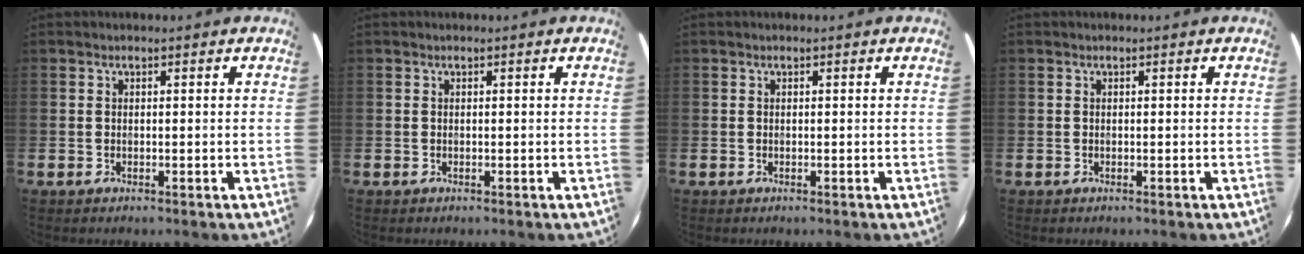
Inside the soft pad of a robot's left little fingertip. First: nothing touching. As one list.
[{"total": 0.0}, {"total": 0.0}, {"total": 0.0}]